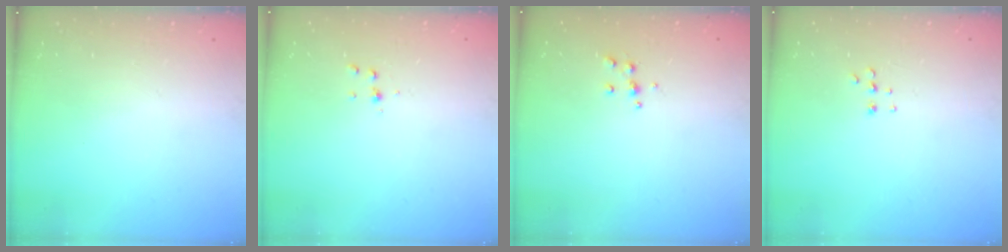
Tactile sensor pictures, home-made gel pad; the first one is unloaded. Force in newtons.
{"total": 4.4, "press": 4.3, "slide": 0.4}
{"total": 5.0, "press": 5.0, "slide": 0.6}
{"total": 5.1, "press": 5.0, "slide": 0.7}